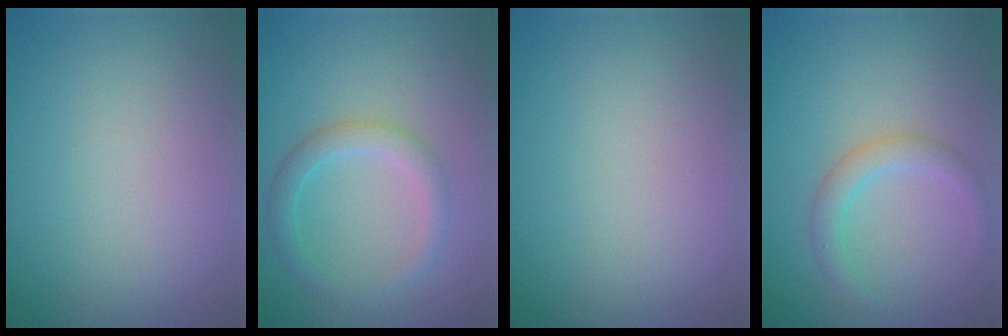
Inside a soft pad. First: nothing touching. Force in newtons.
{"total": 2.4, "press": 2.4, "slide": 0.1}
{"total": 0.0}
{"total": 2.1, "press": 2.1, "slide": 0.0}